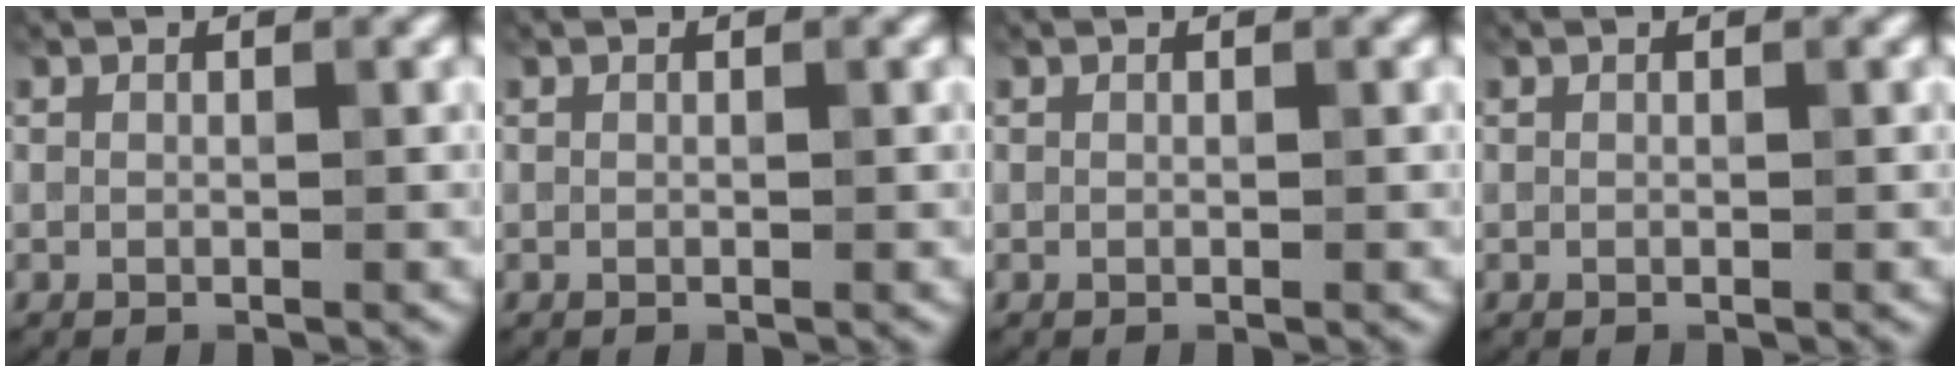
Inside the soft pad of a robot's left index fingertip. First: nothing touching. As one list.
[{"total": 0.0}, {"total": 0.0}, {"total": 0.0}]